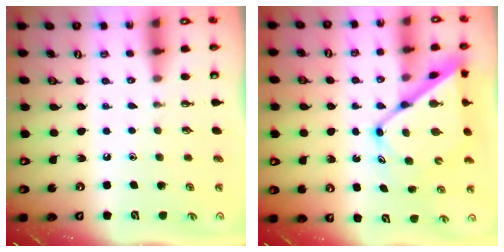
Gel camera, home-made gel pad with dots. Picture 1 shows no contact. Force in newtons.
{"total": 14.5, "press": 14.5, "slide": 1.0}